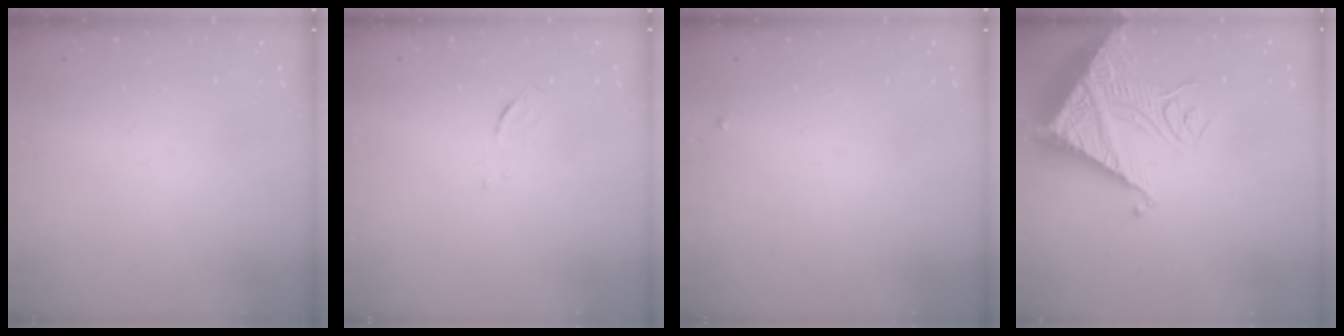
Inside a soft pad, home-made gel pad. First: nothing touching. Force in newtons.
{"total": 3.3, "press": 3.3, "slide": 0.3}
{"total": 2.7, "press": 2.7, "slide": 0.2}
{"total": 13.7, "press": 13.7, "slide": 1.3}